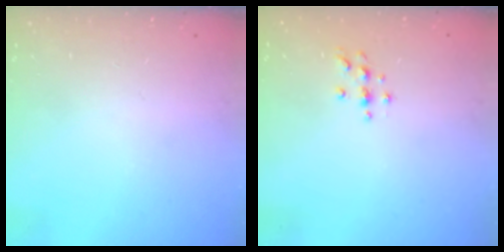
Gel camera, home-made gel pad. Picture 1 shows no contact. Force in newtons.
{"total": 4.0, "press": 3.9, "slide": 0.5}